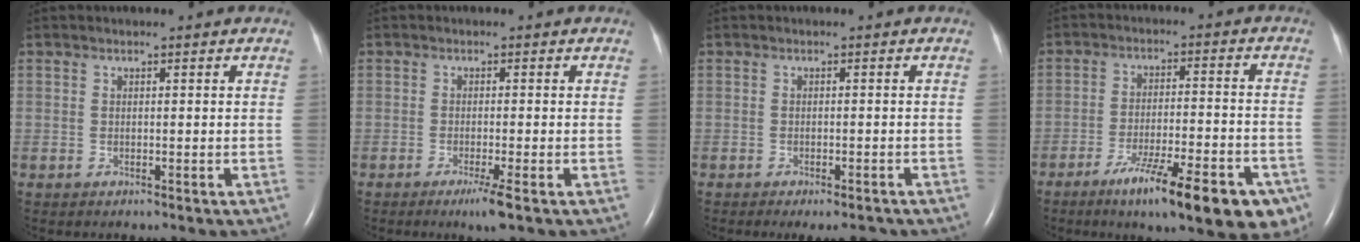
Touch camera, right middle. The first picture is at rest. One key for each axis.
{"total": 2.8, "fx": -1.6, "fy": -0.3, "fz": 2.2, "tx": -0.041, "ty": -0.011, "tz": -0.028}
{"total": 4.4, "fx": -3.7, "fy": 1.1, "fz": 2.1, "tx": -0.020, "ty": -0.006, "tz": -0.048}
{"total": 17.1, "fx": -10.8, "fy": 3.4, "fz": 12.8, "tx": -0.125, "ty": -0.007, "tz": -0.157}